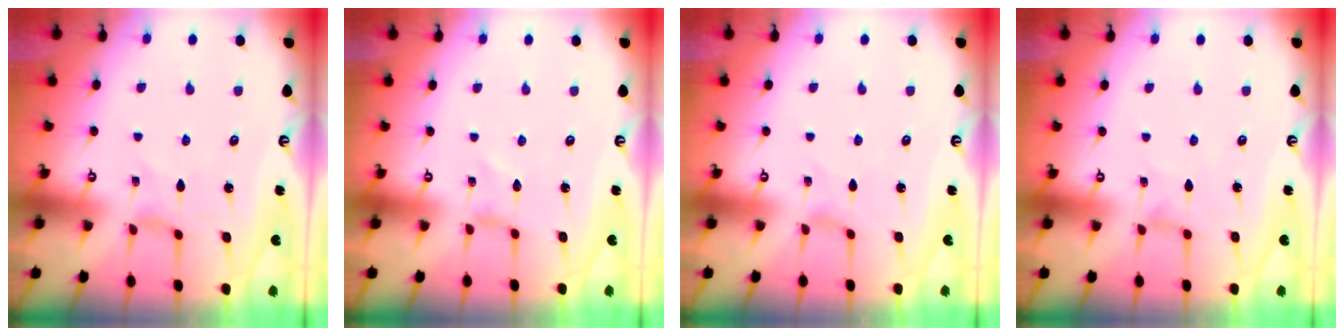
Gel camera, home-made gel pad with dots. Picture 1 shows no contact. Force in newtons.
{"total": 0.0}
{"total": 0.0}
{"total": 0.0}